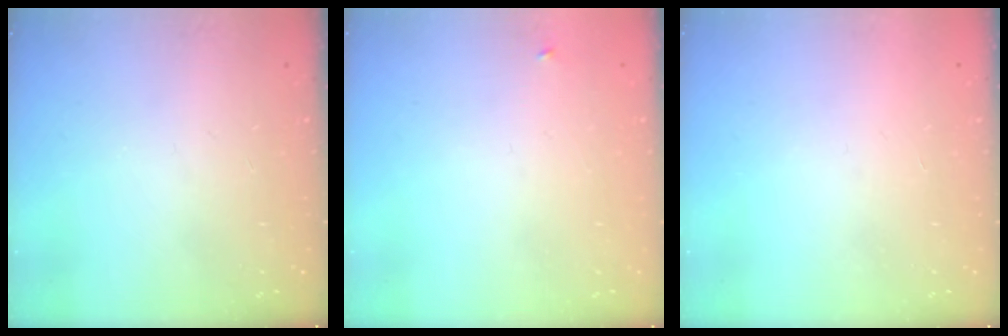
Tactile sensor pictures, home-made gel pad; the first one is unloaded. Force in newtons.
{"total": 2.3, "press": 2.3, "slide": 0.2}
{"total": 1.6, "press": 1.6, "slide": 0.1}